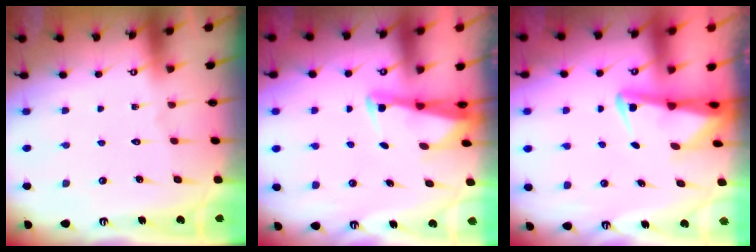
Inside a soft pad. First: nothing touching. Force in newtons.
{"total": 2.5, "press": 2.5, "slide": 0.5}
{"total": 3.0, "press": 3.0, "slide": 0.6}